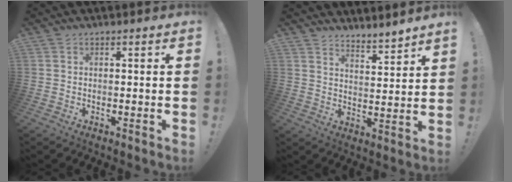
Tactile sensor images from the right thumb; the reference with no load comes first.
{"total": 5.2, "force": [4.9, 0.1, 1.7], "torque": [-0.019, -0.052, 0.083]}